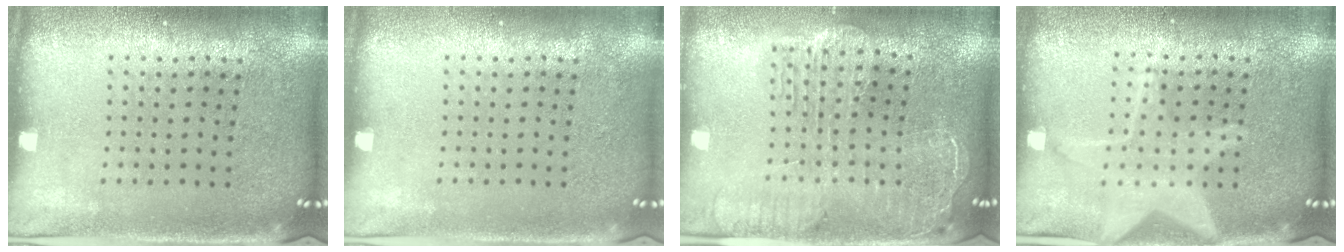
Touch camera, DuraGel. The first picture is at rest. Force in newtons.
{"total": 0.0}
{"total": 2.5, "press": 2.2, "slide": 1.2}
{"total": 3.0, "press": 3.0, "slide": 0.4}